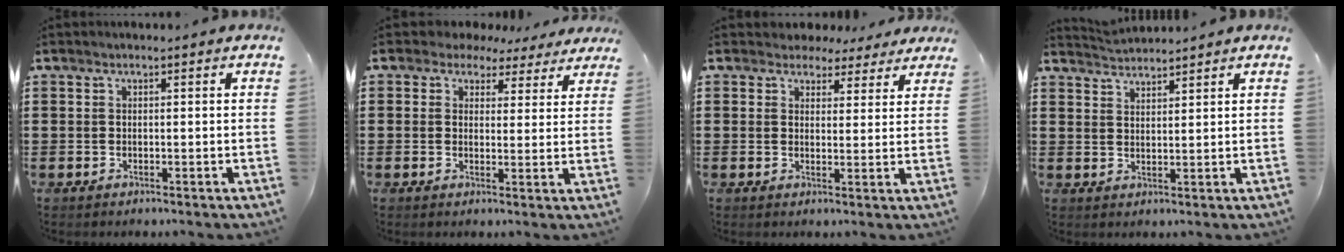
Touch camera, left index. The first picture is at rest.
{"total": 3.4, "force": [2.7, 2.0, 0.6], "torque": [-0.028, -0.007, 0.048]}
{"total": 3.6, "force": [3.1, 1.8, 0.3], "torque": [-0.015, -0.007, 0.054]}
{"total": 2.6, "force": [2.5, -0.3, -0.6], "torque": [0.002, -0.009, 0.049]}